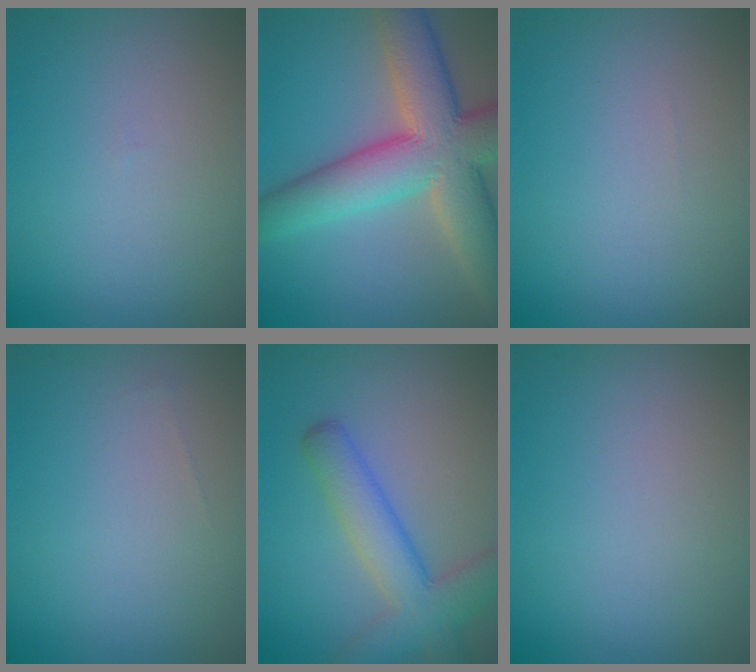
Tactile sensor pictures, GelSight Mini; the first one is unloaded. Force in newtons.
{"total": 11.3, "press": 11.3, "slide": 0.7}
{"total": 0.0}
{"total": 0.0}
{"total": 5.5, "press": 5.5, "slide": 0.2}
{"total": 0.0}